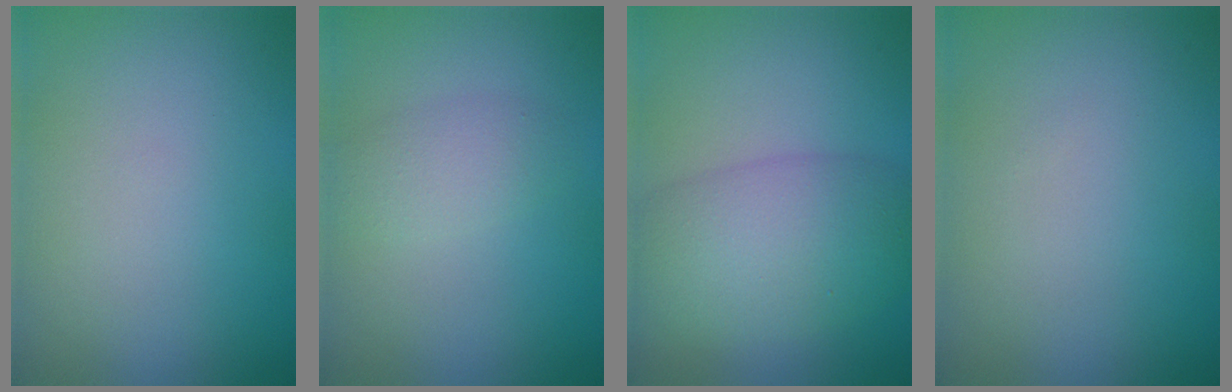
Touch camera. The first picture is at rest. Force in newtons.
{"total": 2.2, "press": 2.2, "slide": 0.0}
{"total": 7.1, "press": 7.1, "slide": 0.2}
{"total": 0.0}